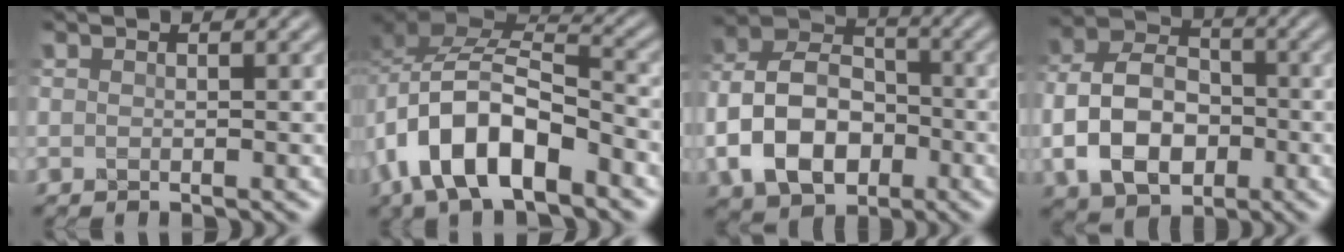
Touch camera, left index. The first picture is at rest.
{"total": 10.1, "force": [-4.6, 5.4, 7.2], "torque": [-0.124, 0.003, -0.087]}
{"total": 9.5, "force": [-3.0, 6.9, 5.9], "torque": [-0.119, 0.002, -0.067]}
{"total": 8.5, "force": [-2.2, 6.1, 5.5], "torque": [-0.111, 0.002, -0.053]}